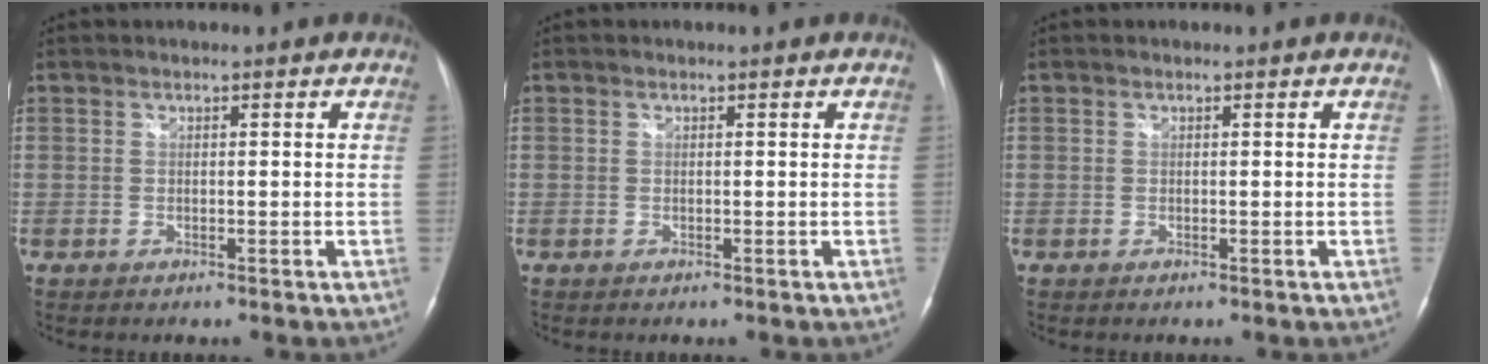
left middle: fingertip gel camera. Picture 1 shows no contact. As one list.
[{"total": 0.0}, {"total": 0.0}]